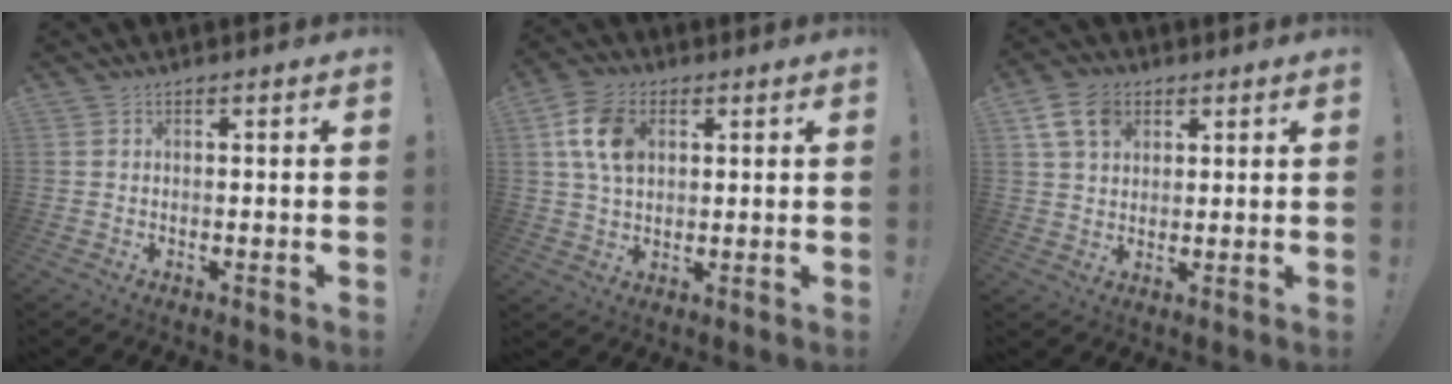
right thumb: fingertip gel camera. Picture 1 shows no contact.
{"total": 11.6, "force": [3.2, 8.3, 7.5], "torque": [-0.131, 0.008, 0.063]}
{"total": 9.4, "force": [4.5, 6.6, 4.9], "torque": [-0.077, -0.010, 0.089]}